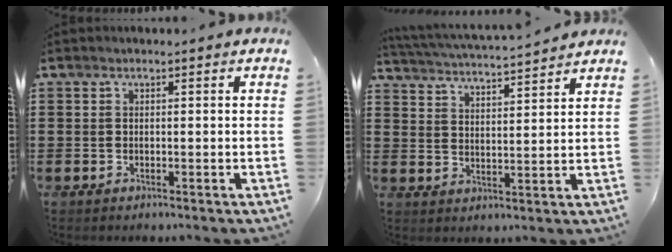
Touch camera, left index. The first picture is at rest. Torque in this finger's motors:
{"motor_torque": [0.00, -0.02, 0.46, 0.13]}